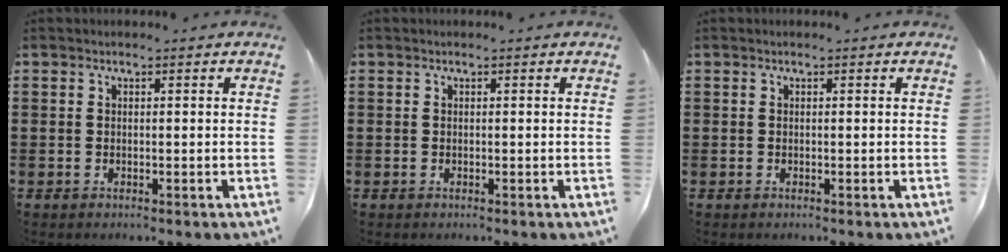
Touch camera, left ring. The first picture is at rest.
{"total": 0.0}
{"total": 0.0}